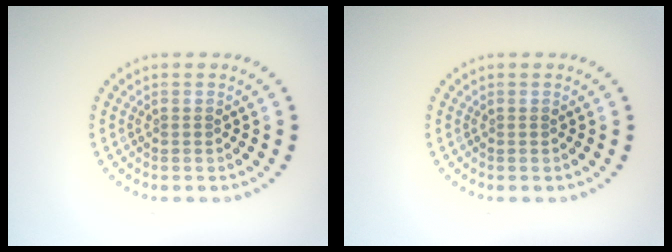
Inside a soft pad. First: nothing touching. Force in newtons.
{"total": 0.0}